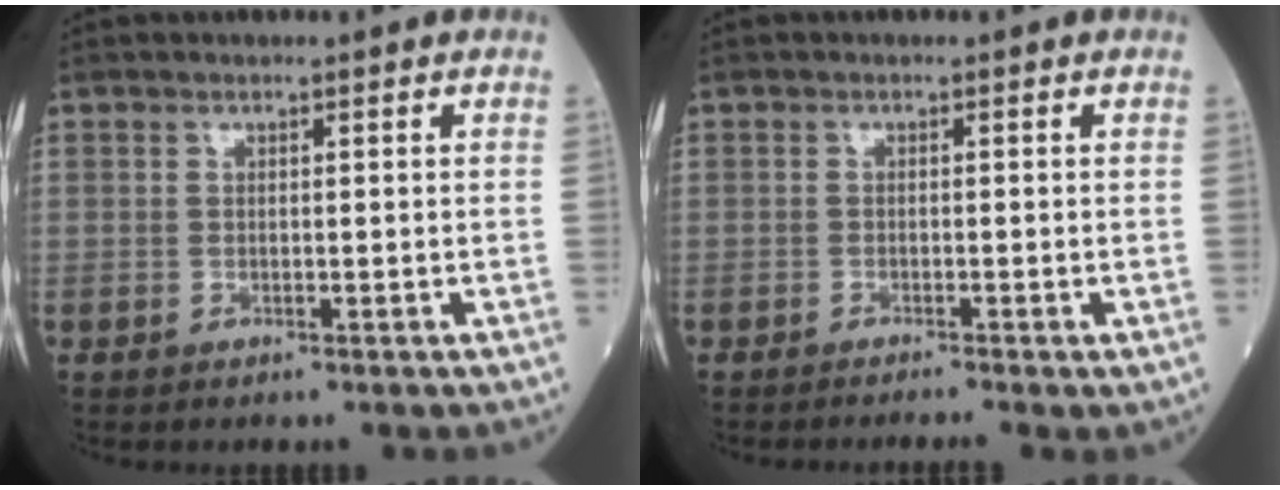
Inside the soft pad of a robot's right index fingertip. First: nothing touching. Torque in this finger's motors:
{"motor_torque": [0.20, -0.24, 0.14, 0.03]}